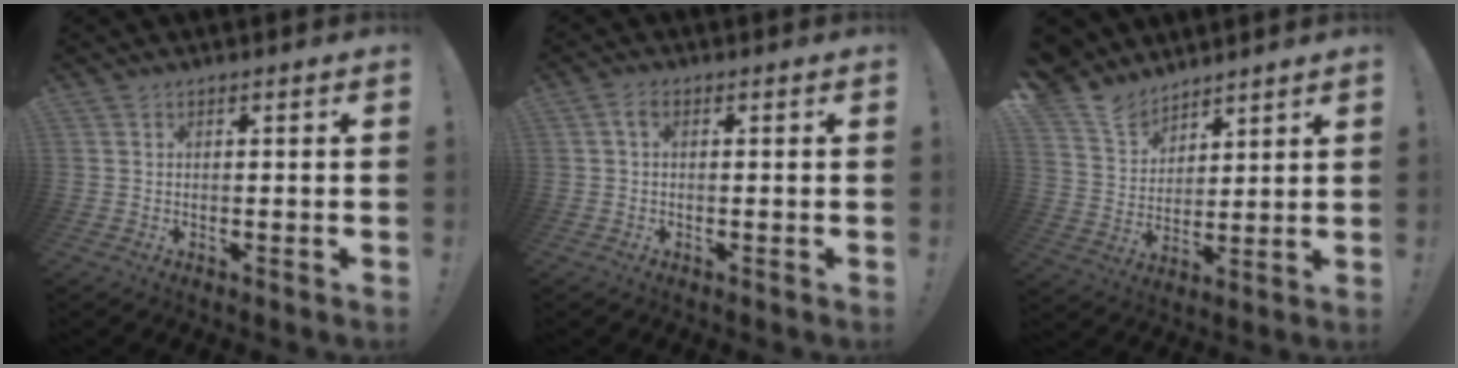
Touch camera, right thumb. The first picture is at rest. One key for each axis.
{"total": 2.1, "fx": 0.3, "fy": 1.2, "fz": 1.7, "tx": -0.030, "ty": 0.005, "tz": 0.005}
{"total": 11.6, "fx": 9.3, "fy": 6.5, "fz": 2.6, "tx": -0.068, "ty": -0.066, "tz": 0.184}